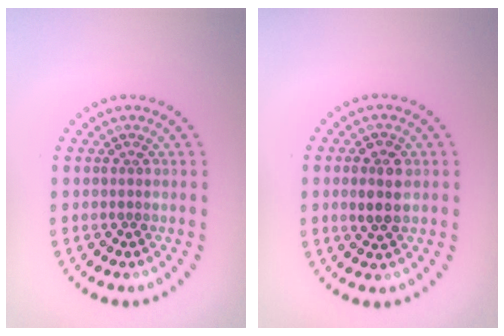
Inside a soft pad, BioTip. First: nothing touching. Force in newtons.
{"total": 2.7, "press": 2.7, "slide": 0.4}